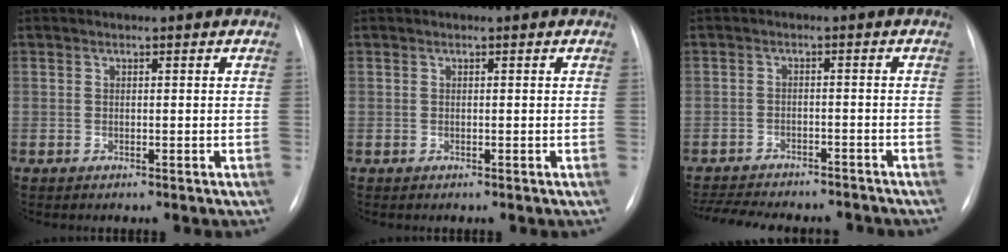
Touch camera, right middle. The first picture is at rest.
{"total": 0.0}
{"total": 14.3, "force": [-12.8, 3.8, 5.0], "torque": [-0.106, 0.000, -0.172]}